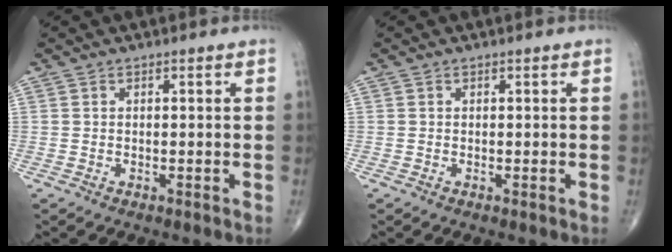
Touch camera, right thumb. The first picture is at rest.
{"total": 0.0}